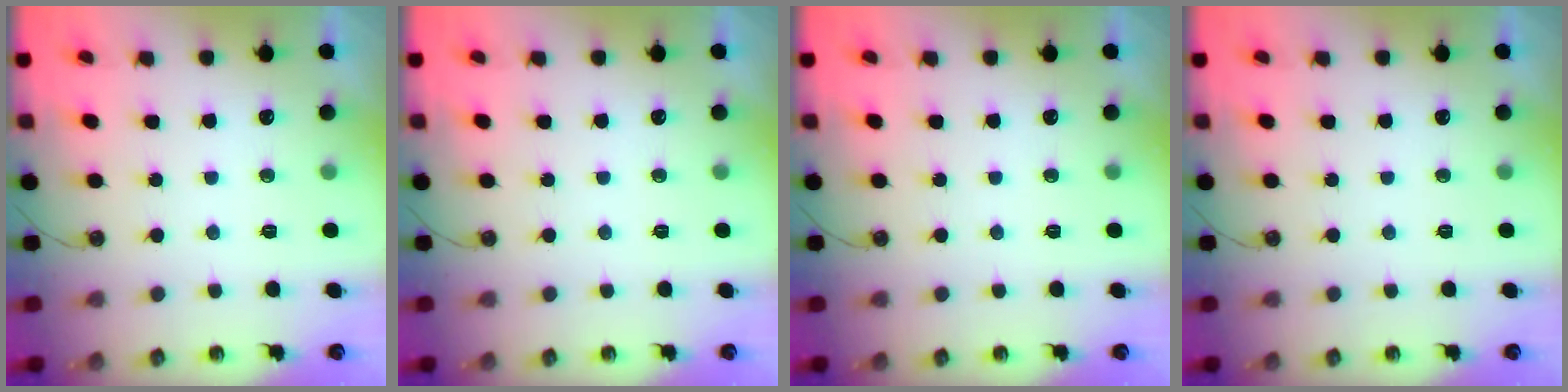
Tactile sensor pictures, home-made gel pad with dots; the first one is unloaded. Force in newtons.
{"total": 0.0}
{"total": 0.0}
{"total": 0.0}